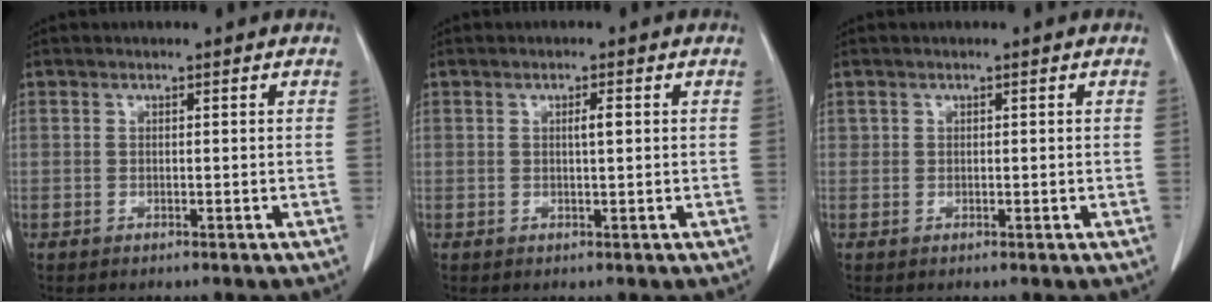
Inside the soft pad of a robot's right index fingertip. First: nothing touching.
{"total": 1.5, "force": [0.3, 0.1, 1.4], "torque": [-0.026, 0.002, 0.004]}
{"total": 0.0}